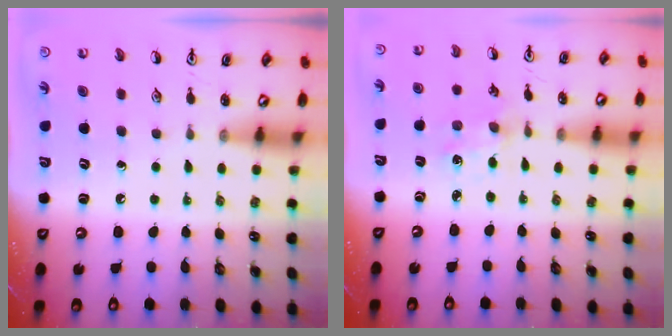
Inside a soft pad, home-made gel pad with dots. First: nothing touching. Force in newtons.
{"total": 1.0, "press": 1.0, "slide": 0.2}